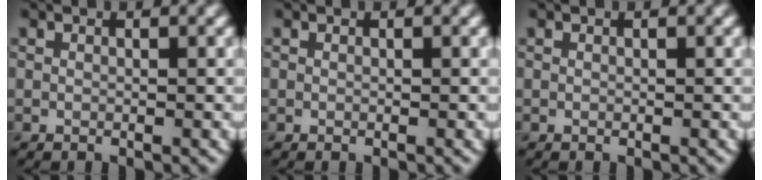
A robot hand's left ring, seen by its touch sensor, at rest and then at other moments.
{"total": 0.0}
{"total": 0.0}